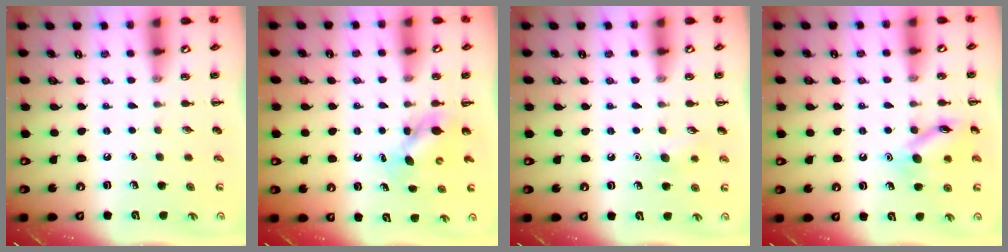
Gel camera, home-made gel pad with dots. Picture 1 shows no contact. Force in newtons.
{"total": 5.7, "press": 5.6, "slide": 0.8}
{"total": 6.9, "press": 6.7, "slide": 1.7}
{"total": 12.1, "press": 12.0, "slide": 0.6}